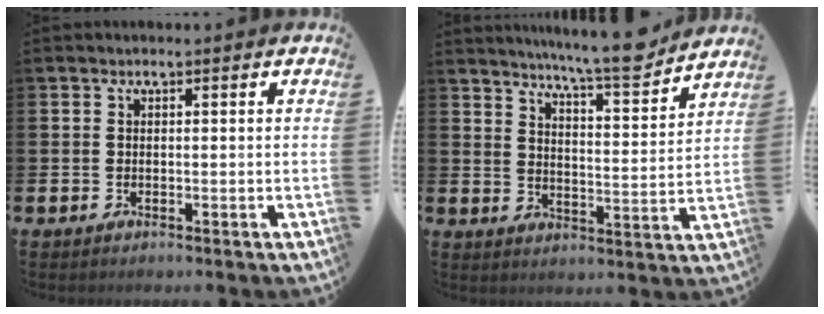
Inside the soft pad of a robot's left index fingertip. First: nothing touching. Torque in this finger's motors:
{"motor_torque": [0.75, -0.93, 0.66, 0.21]}